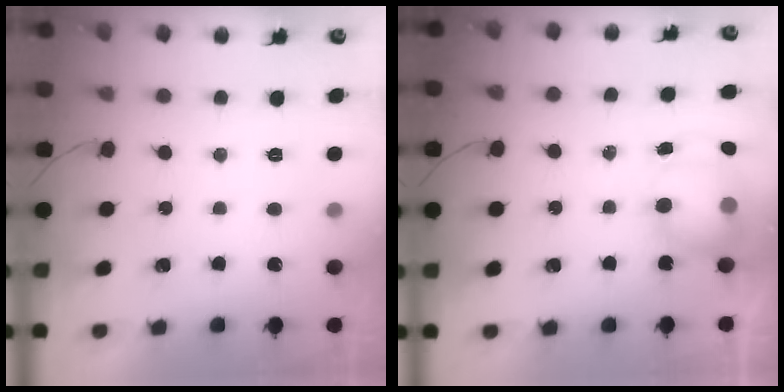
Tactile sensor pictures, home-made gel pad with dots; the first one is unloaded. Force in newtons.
{"total": 11.3, "press": 8.7, "slide": 7.1}